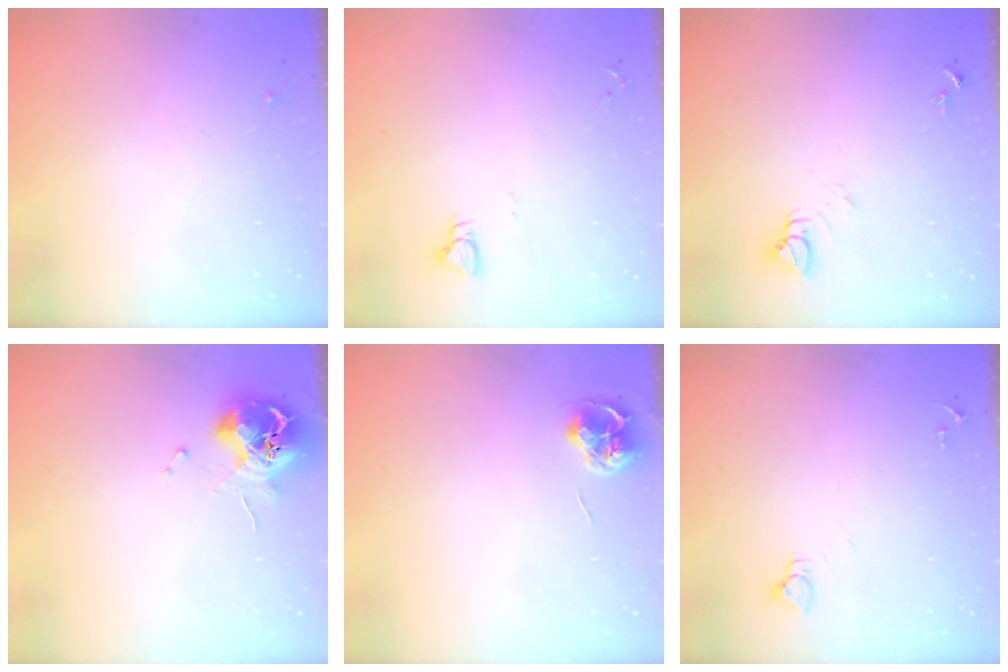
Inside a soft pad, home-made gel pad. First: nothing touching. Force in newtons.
{"total": 3.5, "press": 3.5, "slide": 0.3}
{"total": 5.0, "press": 5.0, "slide": 0.4}
{"total": 12.3, "press": 12.2, "slide": 1.6}
{"total": 7.1, "press": 7.1, "slide": 0.4}
{"total": 2.7, "press": 2.7, "slide": 0.2}